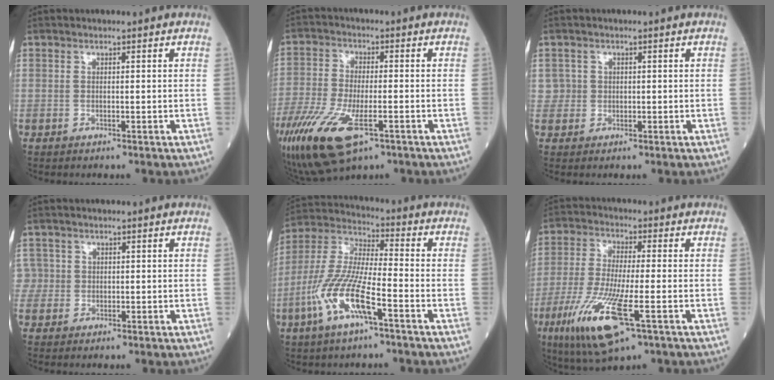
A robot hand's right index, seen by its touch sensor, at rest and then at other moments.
{"total": 16.5, "force": [-8.6, 6.2, 12.6], "torque": [-0.291, -0.037, -0.152]}
{"total": 1.8, "force": [0.2, 1.8, -0.2], "torque": [0.018, 0.005, -0.001]}
{"total": 2.1, "force": [0.2, 2.1, -0.1], "torque": [0.014, 0.010, 0.001]}
{"total": 12.5, "force": [-5.4, 2.4, 11.1], "torque": [-0.244, -0.004, -0.107]}
{"total": 13.7, "force": [-5.8, 2.0, 12.3], "torque": [-0.255, -0.034, -0.102]}